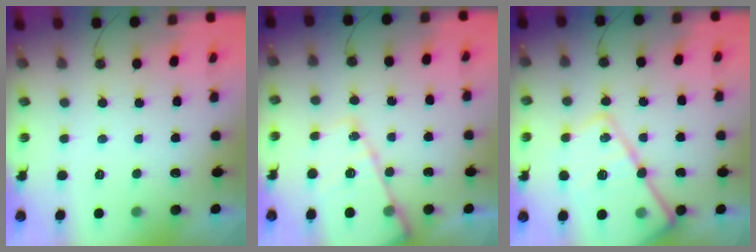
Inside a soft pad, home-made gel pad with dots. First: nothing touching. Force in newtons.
{"total": 14.3, "press": 14.2, "slide": 1.4}
{"total": 22.9, "press": 22.8, "slide": 2.0}